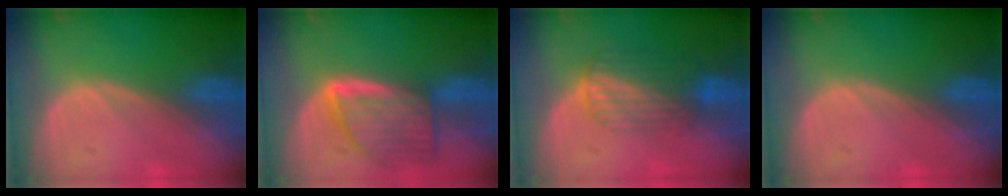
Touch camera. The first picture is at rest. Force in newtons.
{"total": 8.1, "press": 7.3, "slide": 3.4}
{"total": 7.0, "press": 5.8, "slide": 3.8}
{"total": 0.0}